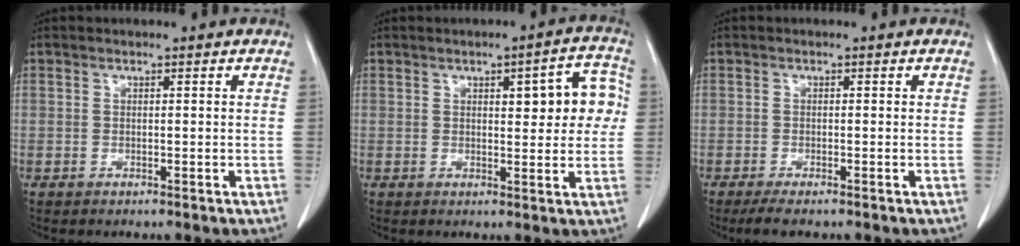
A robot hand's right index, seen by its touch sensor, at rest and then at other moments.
{"total": 7.8, "force": [1.5, 2.4, 7.3], "torque": [-0.084, 0.019, 0.017]}
{"total": 3.2, "force": [-2.4, 0.5, 2.0], "torque": [-0.033, -0.008, -0.039]}